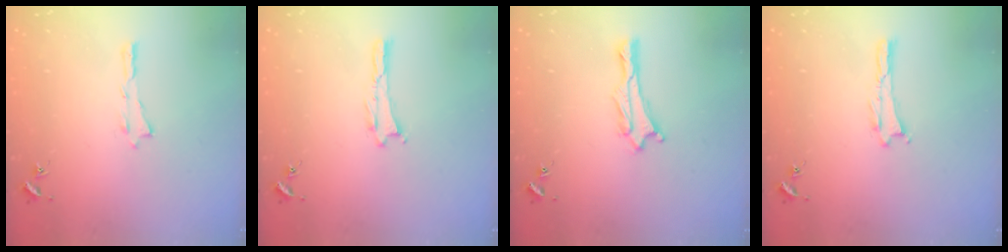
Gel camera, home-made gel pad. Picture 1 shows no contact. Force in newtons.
{"total": 0.0}
{"total": 1.9, "press": 1.9, "slide": 0.1}
{"total": 0.0}